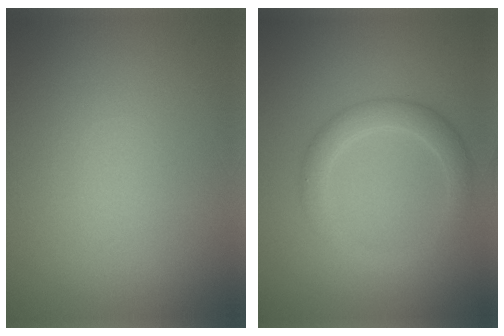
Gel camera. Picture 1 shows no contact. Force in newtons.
{"total": 2.7, "press": 2.7, "slide": 0.1}